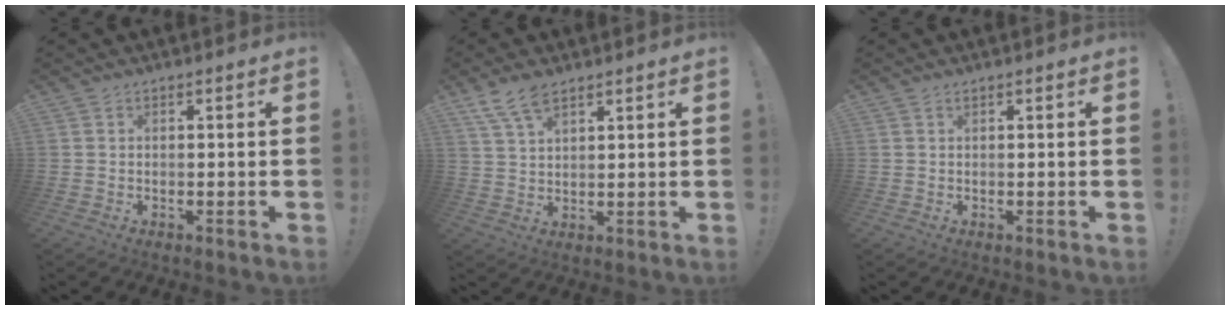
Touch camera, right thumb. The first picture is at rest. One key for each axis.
{"total": 7.0, "fx": 4.9, "fy": 2.9, "fz": 4.0, "tx": -0.072, "ty": -0.019, "tz": 0.093}
{"total": 0.0}